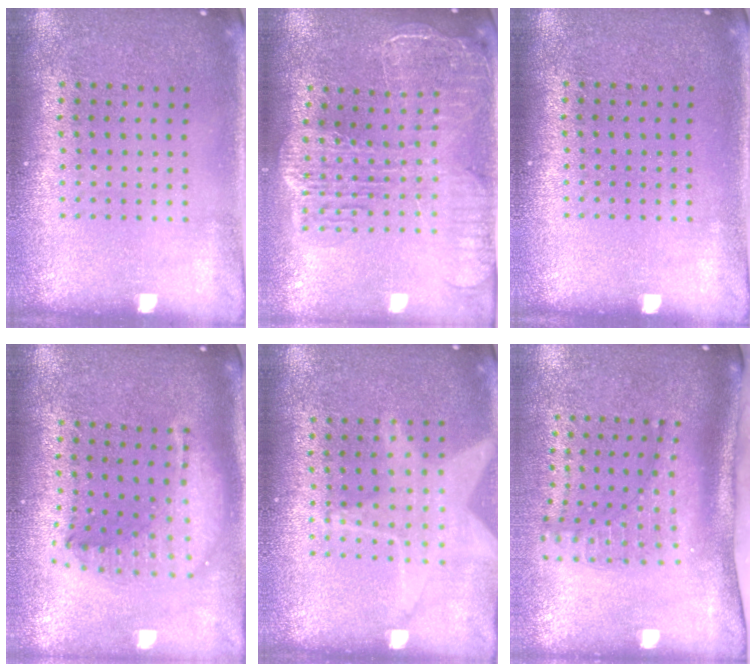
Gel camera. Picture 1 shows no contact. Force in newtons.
{"total": 2.5, "press": 2.2, "slide": 1.2}
{"total": 0.0}
{"total": 2.3, "press": 1.7, "slide": 1.5}
{"total": 1.3, "press": 1.2, "slide": 0.4}
{"total": 2.1, "press": 1.5, "slide": 1.5}